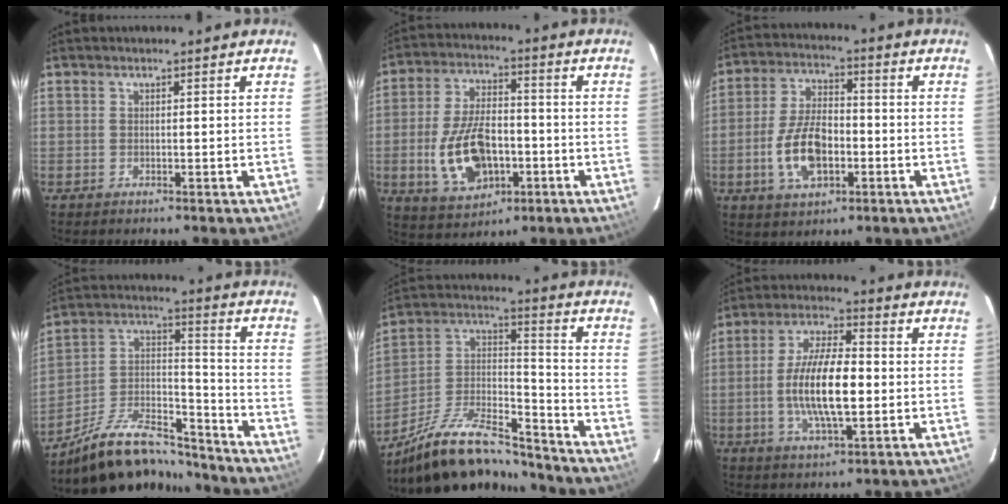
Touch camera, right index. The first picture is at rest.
{"total": 14.4, "force": [-3.8, 8.1, 11.2], "torque": [-0.233, 0.002, -0.052]}
{"total": 11.7, "force": [-3.3, 6.3, 9.3], "torque": [-0.189, 0.007, -0.052]}
{"total": 17.9, "force": [-14.7, 6.5, 7.8], "torque": [-0.155, 0.037, -0.235]}
{"total": 19.8, "force": [-15.9, 6.3, 10.1], "torque": [-0.198, 0.017, -0.266]}
{"total": 13.2, "force": [-1.6, 4.5, 12.3], "torque": [-0.238, 0.000, -0.028]}